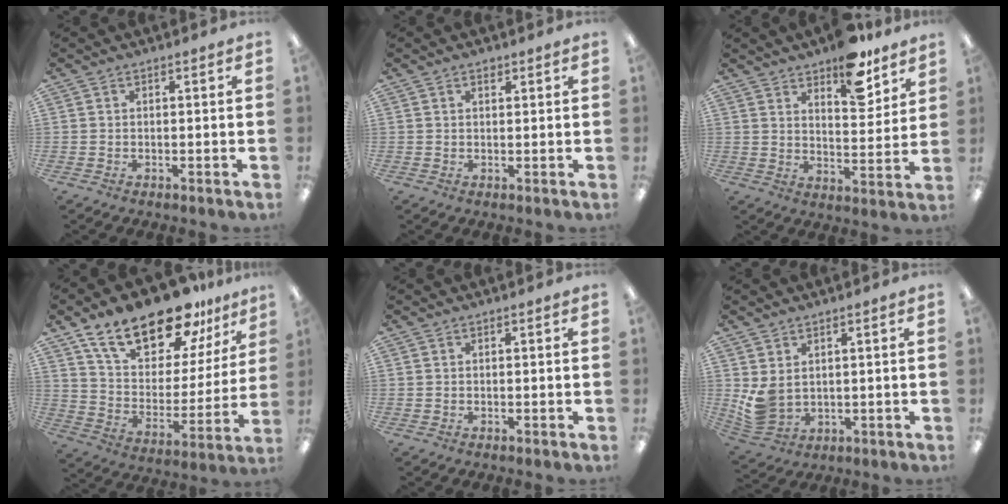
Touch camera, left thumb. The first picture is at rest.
{"total": 1.2, "force": [0.9, 0.5, 0.6], "torque": [-0.012, 0.000, 0.016]}
{"total": 12.9, "force": [9.4, 5.6, 6.8], "torque": [-0.072, -0.061, 0.161]}
{"total": 22.1, "force": [16.3, 9.5, 11.6], "torque": [-0.200, -0.099, 0.286]}
{"total": 0.0}
{"total": 5.5, "force": [2.3, 3.8, 3.3], "torque": [-0.077, -0.017, 0.044]}